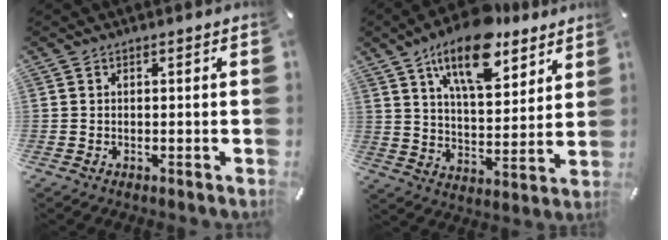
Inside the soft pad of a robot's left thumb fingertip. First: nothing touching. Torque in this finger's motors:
{"motor_torque": [1.46, 1.19, 1.60, -1.17, 0.39]}